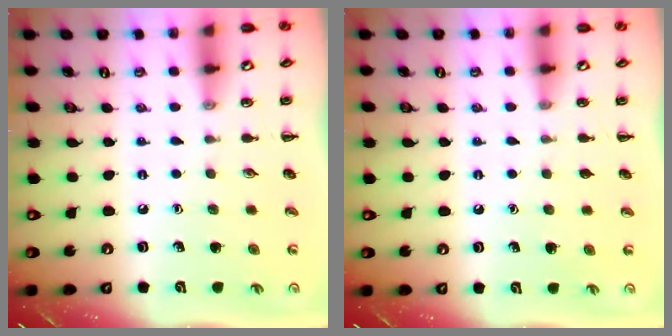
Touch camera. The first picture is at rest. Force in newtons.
{"total": 0.6, "press": 0.6, "slide": 0.0}